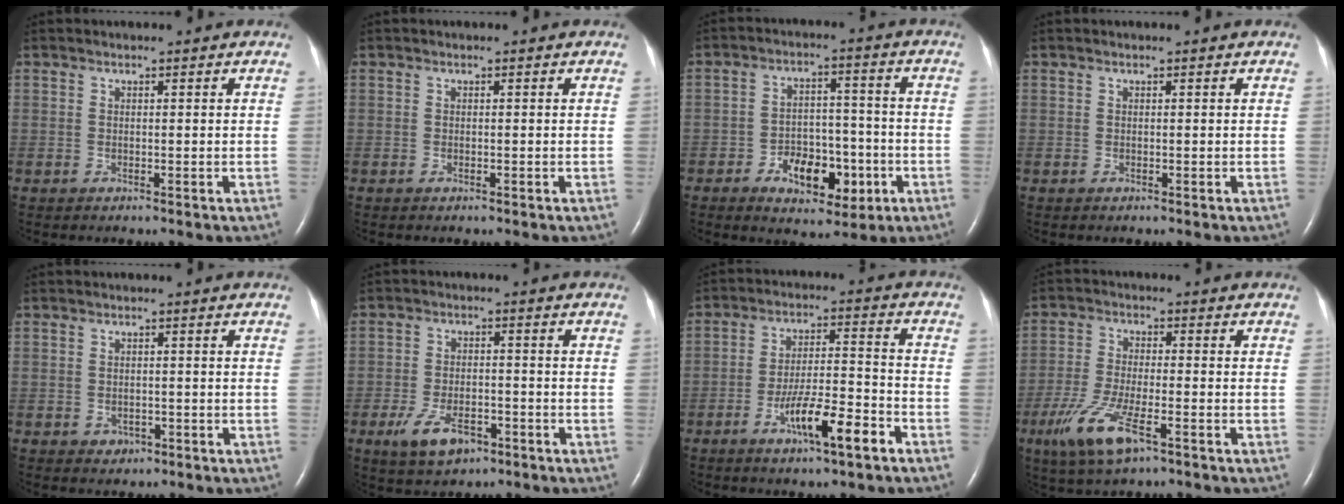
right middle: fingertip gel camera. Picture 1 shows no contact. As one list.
[{"total": 0.0}, {"total": 9.1, "force": [-3.9, 5.1, 6.5], "torque": [-0.098, 0.022, -0.052]}, {"total": 0.0}, {"total": 1.6, "force": [-0.7, 1.4, 0.5], "torque": [-0.007, 0.005, -0.004]}, {"total": 6.8, "force": [-3.8, 3.3, 4.6], "torque": [-0.094, -0.005, -0.060]}, {"total": 9.3, "force": [-5.2, 1.1, 7.7], "torque": [-0.131, 0.001, -0.087]}, {"total": 9.0, "force": [-4.8, 2.1, 7.3], "torque": [-0.159, -0.020, -0.086]}]